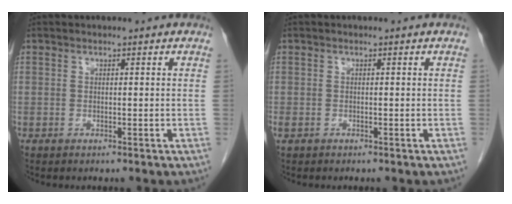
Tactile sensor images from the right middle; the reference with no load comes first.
{"total": 0.7, "force": [-0.3, 0.5, 0.3], "torque": [-0.010, 0.001, -0.002]}